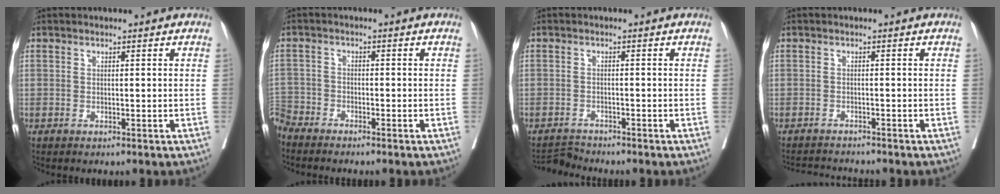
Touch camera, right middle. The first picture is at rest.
{"total": 4.4, "force": [-4.4, 0.5, 0.5], "torque": [-0.005, -0.006, -0.088]}
{"total": 2.2, "force": [-2.1, -0.5, -0.6], "torque": [0.009, -0.019, -0.033]}
{"total": 3.5, "force": [-3.5, -0.4, 0.2], "torque": [0.001, -0.015, -0.057]}